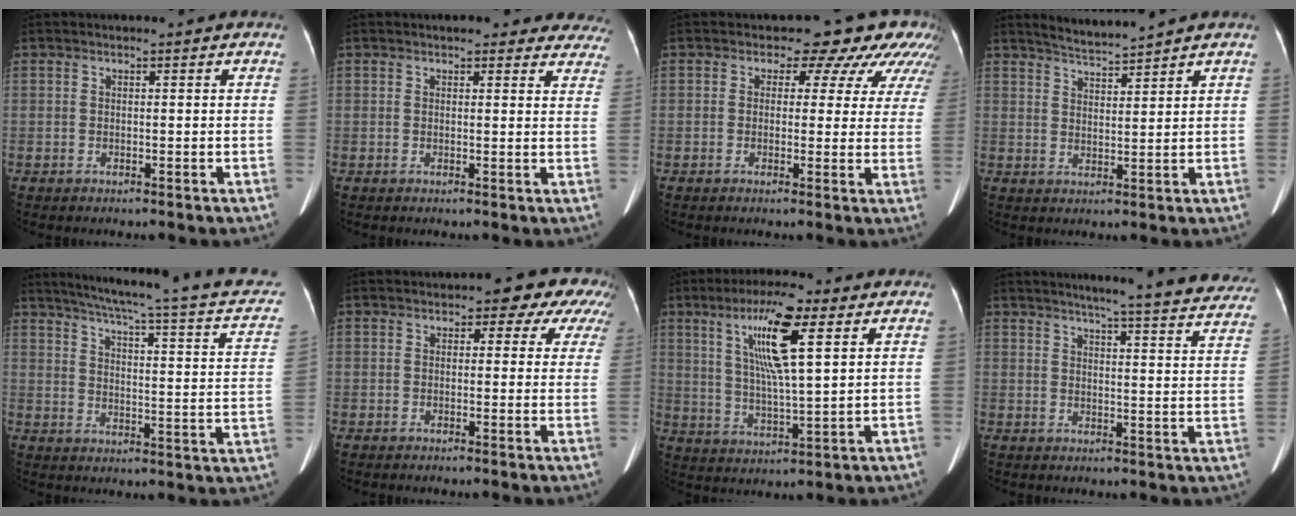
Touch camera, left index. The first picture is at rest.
{"total": 13.1, "force": [11.9, 3.9, 3.9], "torque": [-0.001, -0.008, 0.109]}
{"total": 11.1, "force": [8.3, 6.2, 3.9], "torque": [-0.021, 0.015, 0.056]}
{"total": 3.9, "force": [3.8, -0.9, 0.6], "torque": [-0.016, -0.003, 0.071]}
{"total": 21.4, "force": [16.9, 1.4, 13.0], "torque": [-0.186, -0.029, 0.192]}
{"total": 6.1, "force": [3.6, 3.9, 3.0], "torque": [-0.017, 0.013, 0.021]}
{"total": 11.6, "force": [4.7, 1.2, 10.5], "torque": [-0.199, 0.002, 0.084]}
{"total": 23.9, "force": [21.7, 1.4, 10.0], "torque": [-0.125, -0.062, 0.241]}